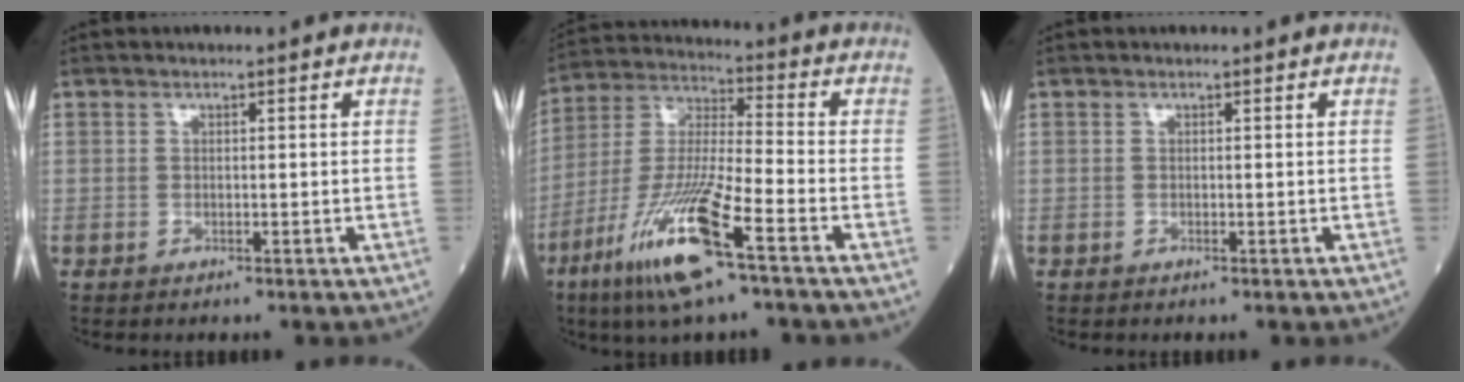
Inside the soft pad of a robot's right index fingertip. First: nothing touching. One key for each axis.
{"total": 15.0, "fx": -8.1, "fy": 0.9, "fz": 12.6, "tx": -0.260, "ty": -0.029, "tz": -0.156}
{"total": 0.0}